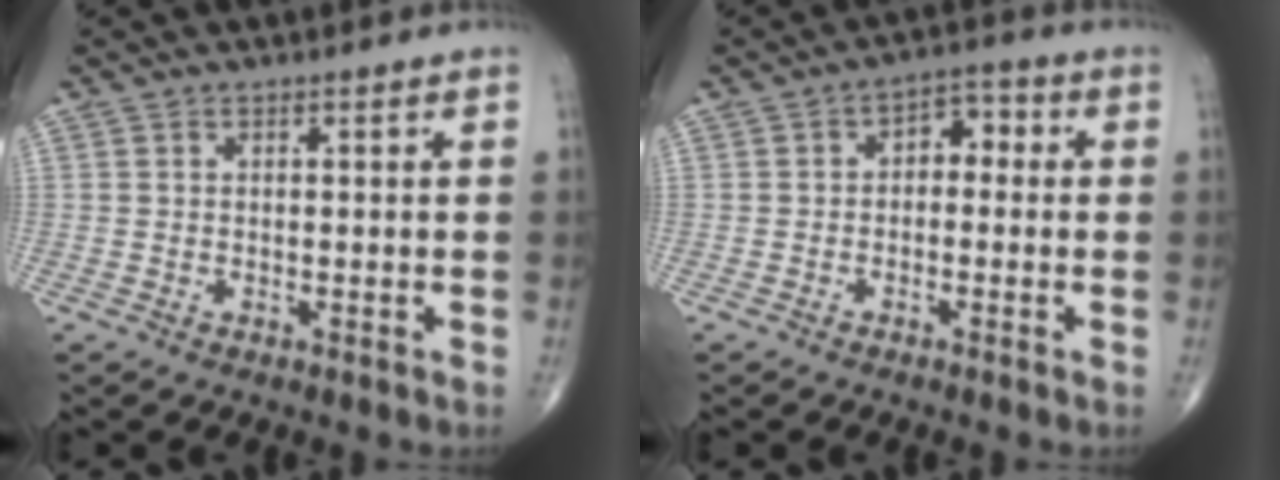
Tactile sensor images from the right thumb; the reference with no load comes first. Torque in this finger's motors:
{"motor_torque": [-0.12, 0.03, -0.08, -0.08, 0.02]}